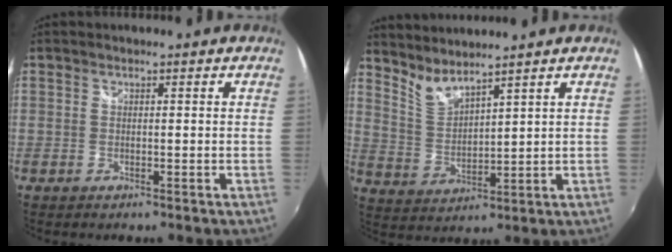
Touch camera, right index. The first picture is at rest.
{"total": 5.8, "force": [5.3, 0.6, 2.3], "torque": [-0.047, -0.010, 0.112]}